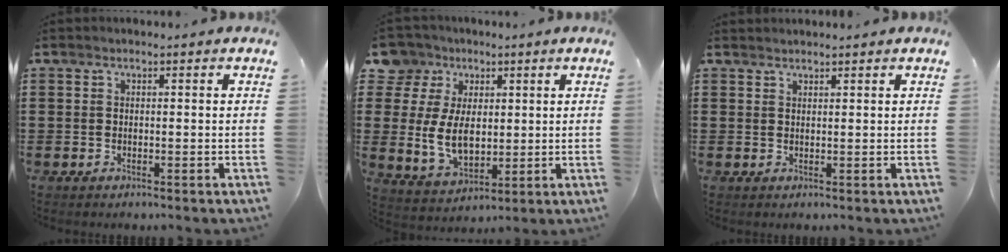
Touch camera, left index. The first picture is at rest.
{"total": 10.0, "force": [1.0, 7.9, 6.1], "torque": [-0.142, 0.006, 0.018]}
{"total": 1.0, "force": [1.0, 0.0, -0.1], "torque": [-0.001, -0.001, 0.019]}